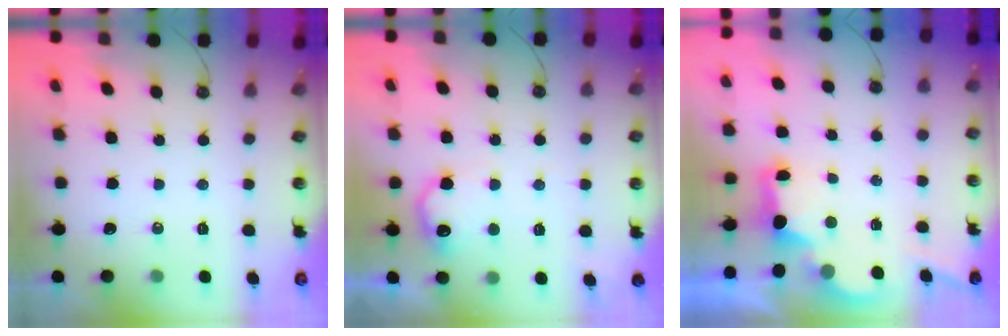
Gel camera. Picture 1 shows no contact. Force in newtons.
{"total": 10.7, "press": 10.7, "slide": 0.4}
{"total": 2.9, "press": 2.8, "slide": 0.9}